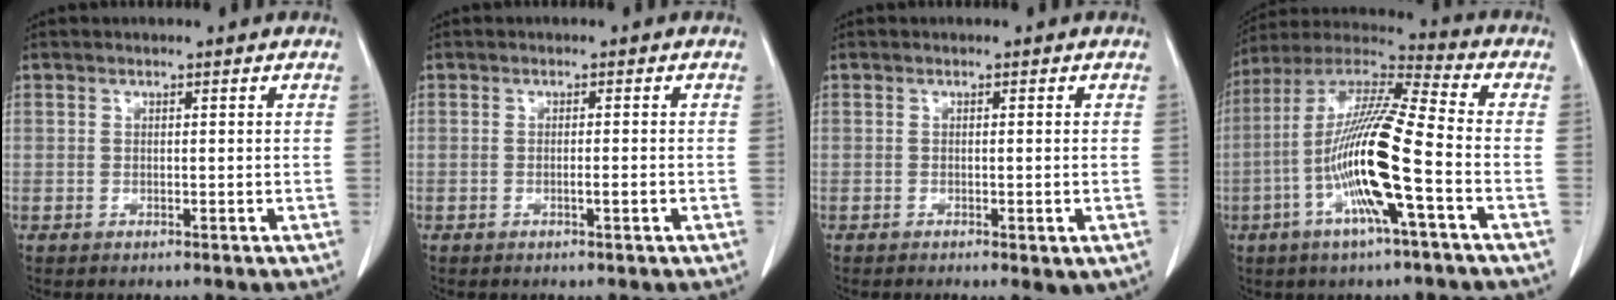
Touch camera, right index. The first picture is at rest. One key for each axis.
{"total": 1.2, "fx": -0.5, "fy": 0.0, "fz": 1.1, "tx": -0.021, "ty": 0.000, "tz": -0.006}
{"total": 3.3, "fx": -1.4, "fy": 0.8, "fz": 2.8, "tx": -0.035, "ty": -0.008, "tz": -0.015}
{"total": 16.5, "fx": -4.6, "fy": 0.6, "fz": 15.9, "tx": -0.317, "ty": -0.001, "tz": -0.093}